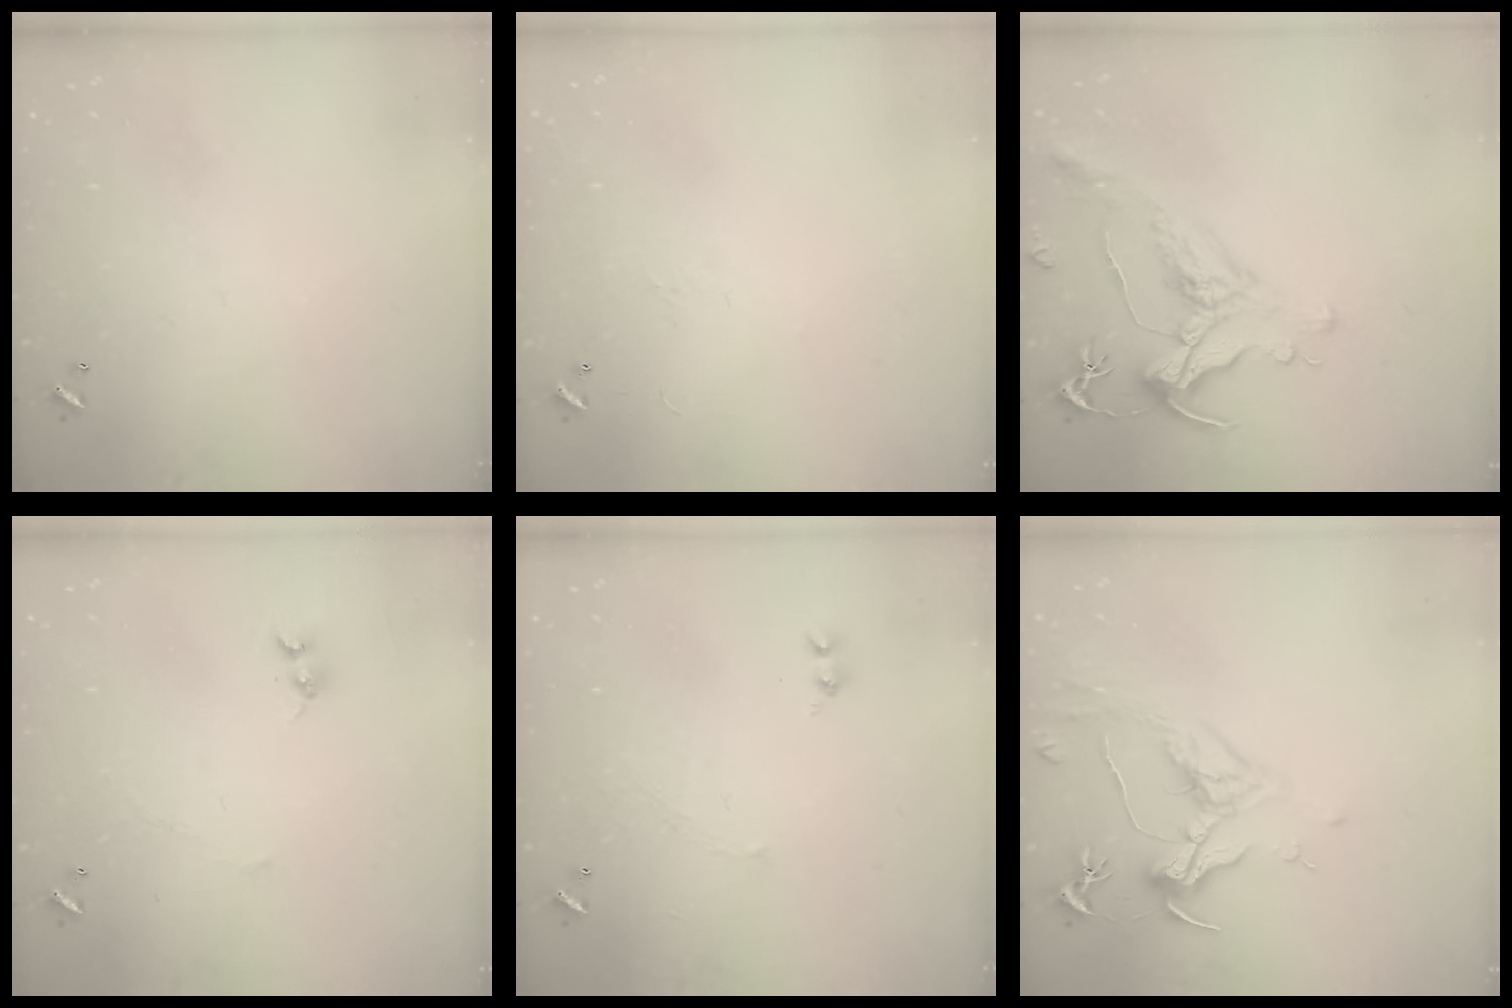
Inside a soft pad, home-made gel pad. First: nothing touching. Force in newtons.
{"total": 7.1, "press": 7.1, "slide": 0.8}
{"total": 1.6, "press": 1.0, "slide": 1.3}
{"total": 1.4, "press": 1.3, "slide": 0.4}
{"total": 2.6, "press": 2.6, "slide": 0.6}
{"total": 1.5, "press": 1.3, "slide": 0.8}